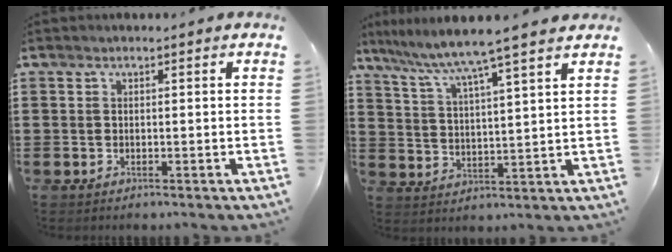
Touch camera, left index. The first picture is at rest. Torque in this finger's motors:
{"motor_torque": [1.17, -0.97, 0.64, 0.21]}